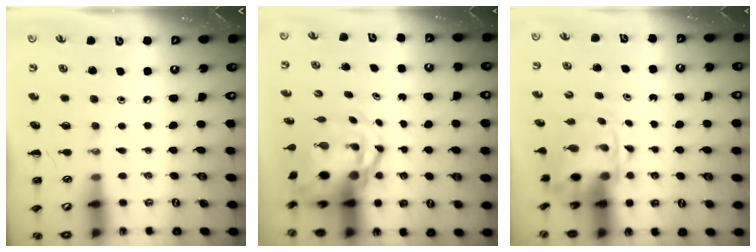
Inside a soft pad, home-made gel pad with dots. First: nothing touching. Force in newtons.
{"total": 6.1, "press": 6.0, "slide": 1.3}
{"total": 3.8, "press": 3.7, "slide": 0.9}